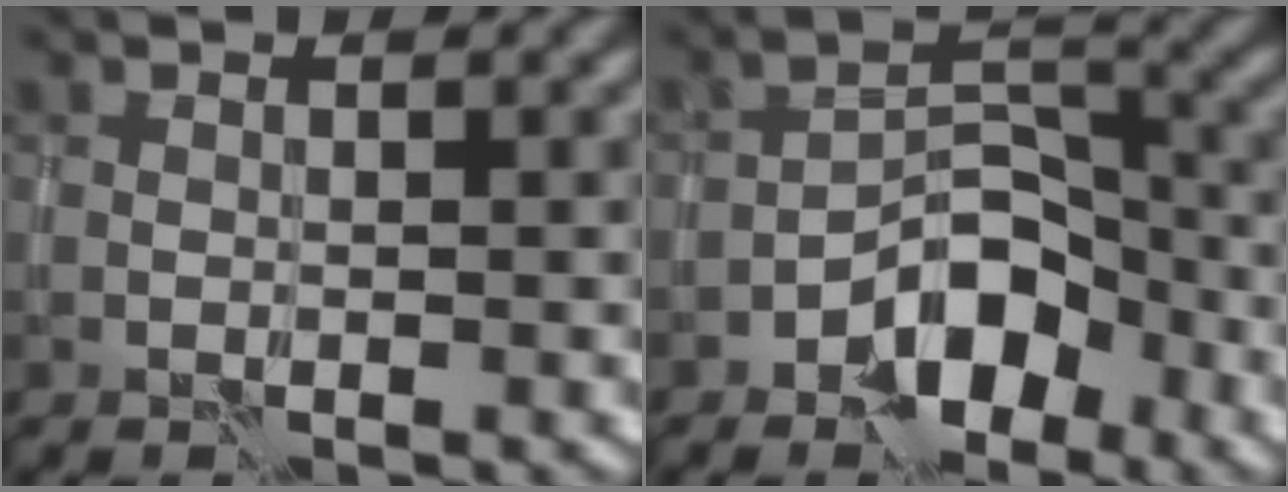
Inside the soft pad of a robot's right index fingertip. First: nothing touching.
{"total": 5.4, "force": [-3.3, 2.9, 3.2], "torque": [-0.033, 0.012, -0.061]}